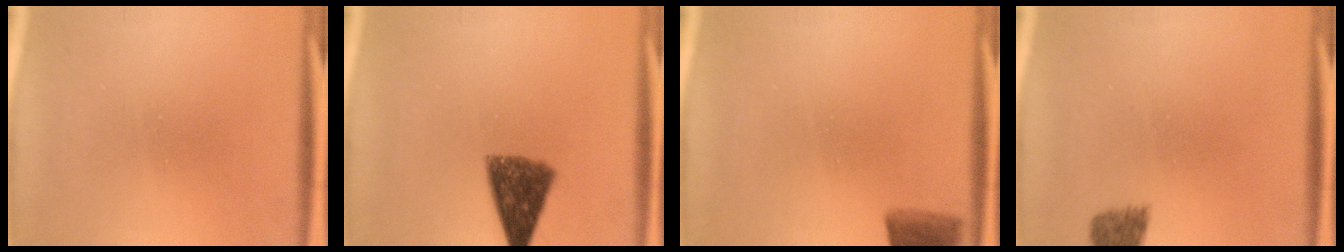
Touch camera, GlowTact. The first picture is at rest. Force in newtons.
{"total": 8.2}
{"total": 5.6}
{"total": 1.9}